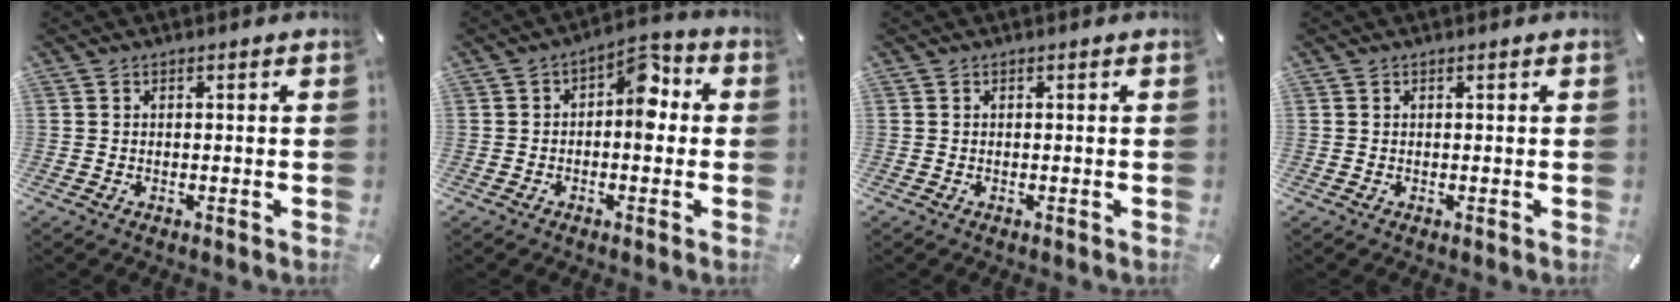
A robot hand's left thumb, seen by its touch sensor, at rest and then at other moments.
{"total": 8.4, "force": [0.7, 4.7, 7.0], "torque": [-0.091, 0.001, 0.005]}
{"total": 0.0}
{"total": 0.5, "force": [0.2, 0.0, 0.5], "torque": [-0.006, 0.001, 0.003]}